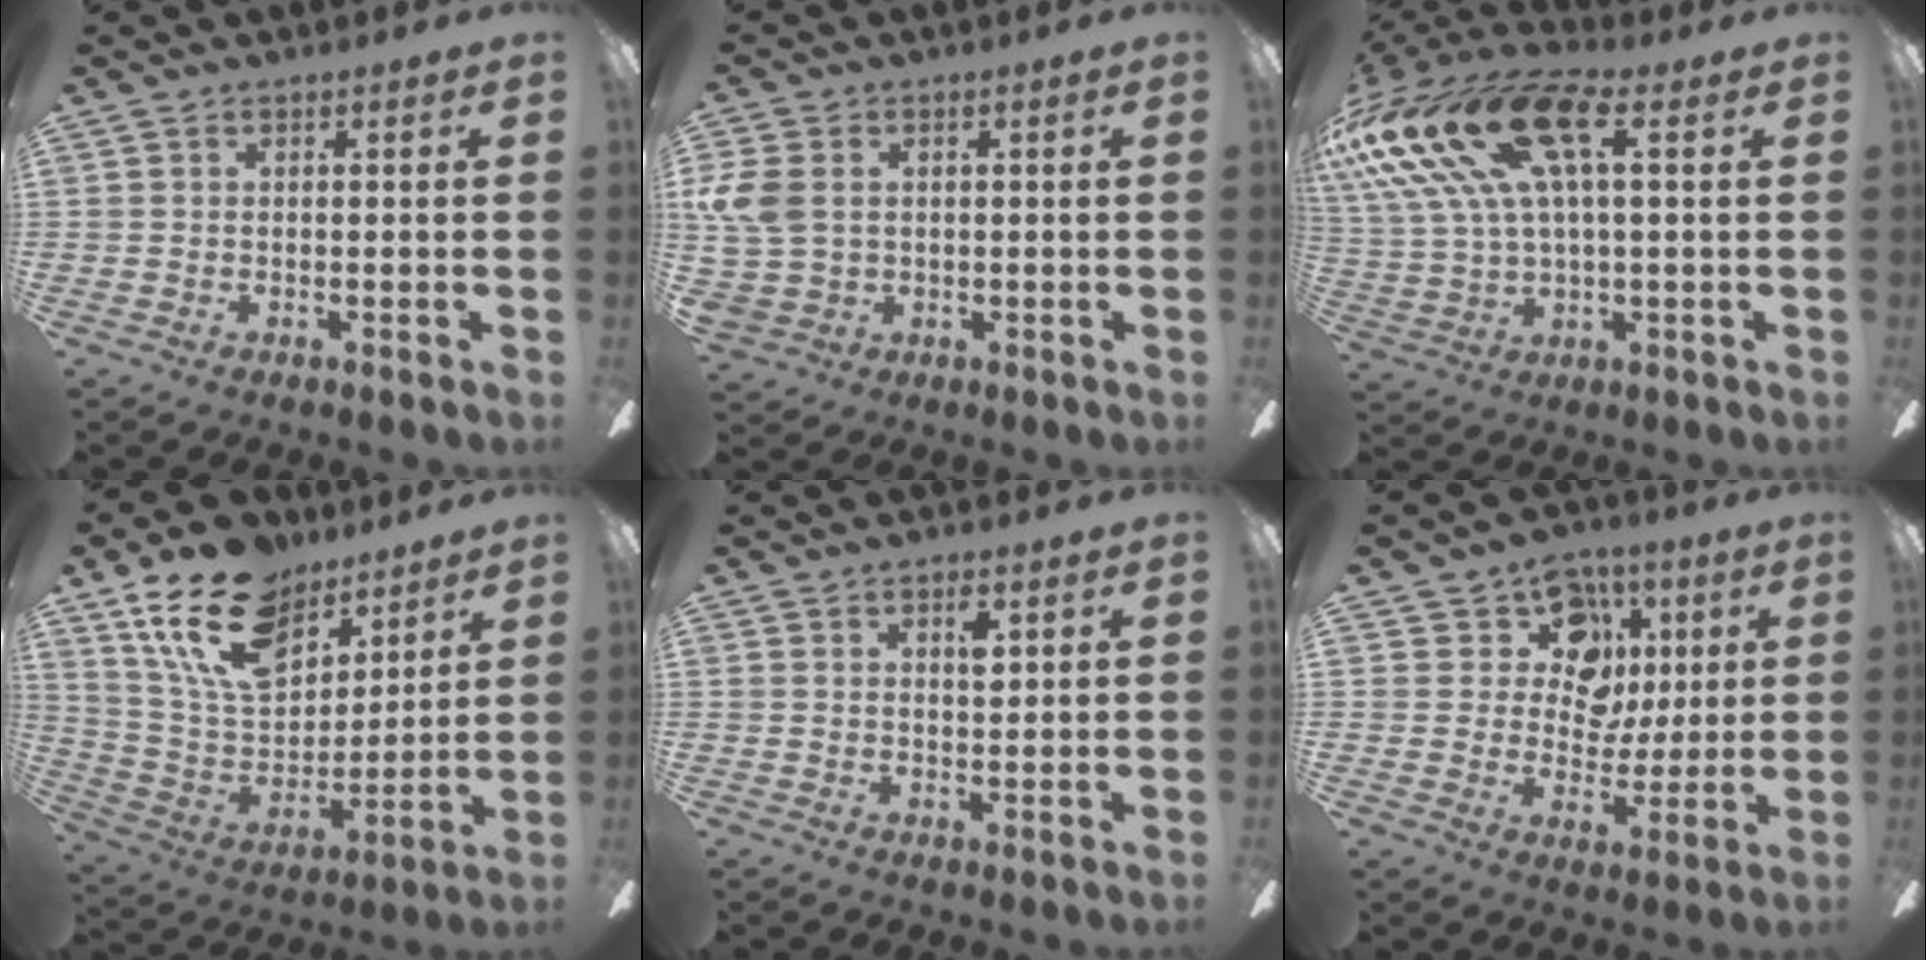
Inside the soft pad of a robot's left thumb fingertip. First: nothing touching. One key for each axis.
{"total": 9.2, "fx": 1.4, "fy": 7.1, "fz": 5.7, "tx": -0.140, "ty": 0.012, "tz": 0.032}
{"total": 22.2, "fx": 7.3, "fy": 10.9, "fz": 17.9, "tx": -0.375, "ty": -0.008, "tz": 0.126}
{"total": 20.2, "fx": 12.8, "fy": 11.5, "fz": 10.6, "tx": -0.196, "ty": -0.053, "tz": 0.236}
{"total": 3.6, "fx": 1.8, "fy": 1.7, "fz": 2.6, "tx": -0.032, "ty": -0.004, "tz": 0.024}
{"total": 13.5, "fx": 4.8, "fy": 10.9, "fz": 6.2, "tx": -0.089, "ty": -0.012, "tz": 0.091}